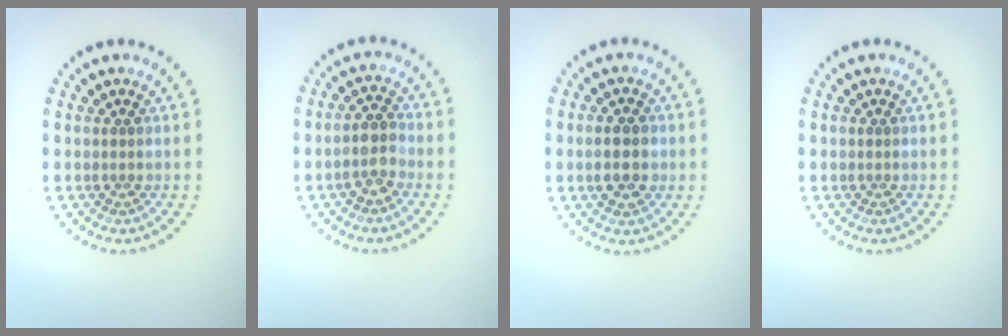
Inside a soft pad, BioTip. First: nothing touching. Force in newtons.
{"total": 2.2, "press": 2.1, "slide": 0.6}
{"total": 3.0, "press": 3.0, "slide": 0.2}
{"total": 0.0}